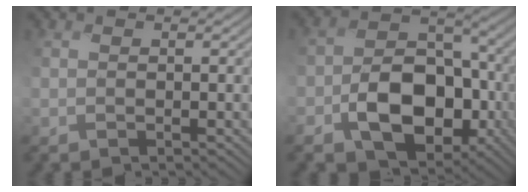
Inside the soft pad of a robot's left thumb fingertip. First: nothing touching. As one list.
[{"total": 12.2, "force": [-4.2, 8.5, 7.6], "torque": [-0.133, -0.021, -0.076]}]